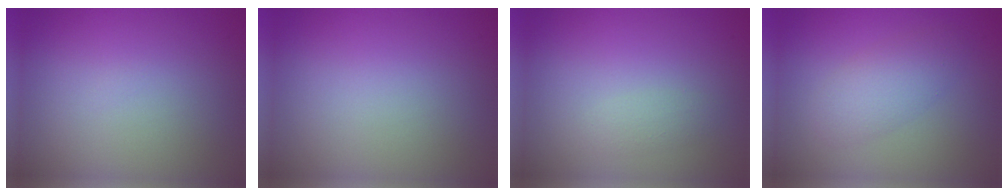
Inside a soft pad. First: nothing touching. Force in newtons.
{"total": 0.0}
{"total": 1.1, "press": 1.1, "slide": 0.1}
{"total": 2.9, "press": 2.9, "slide": 0.1}